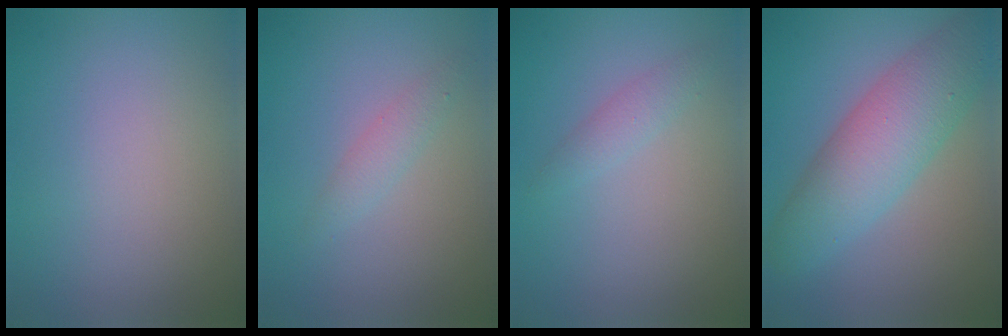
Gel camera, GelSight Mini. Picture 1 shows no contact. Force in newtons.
{"total": 1.5, "press": 1.5, "slide": 0.0}
{"total": 1.4, "press": 1.4, "slide": 0.0}
{"total": 7.0, "press": 7.0, "slide": 0.3}